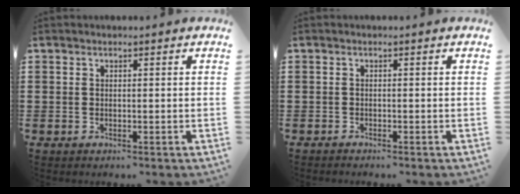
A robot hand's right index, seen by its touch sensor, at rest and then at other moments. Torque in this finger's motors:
{"motor_torque": [-1.07, 1.07, -0.06, -0.02]}